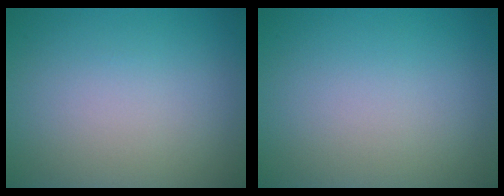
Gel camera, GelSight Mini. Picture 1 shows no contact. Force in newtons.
{"total": 0.0}